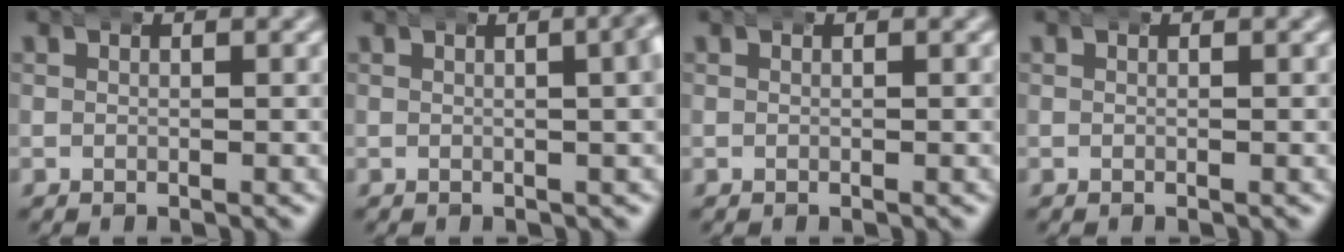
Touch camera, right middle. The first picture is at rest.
{"total": 4.5, "force": [1.5, 1.8, 3.8], "torque": [-0.018, 0.022, 0.009]}
{"total": 0.0}
{"total": 0.0}